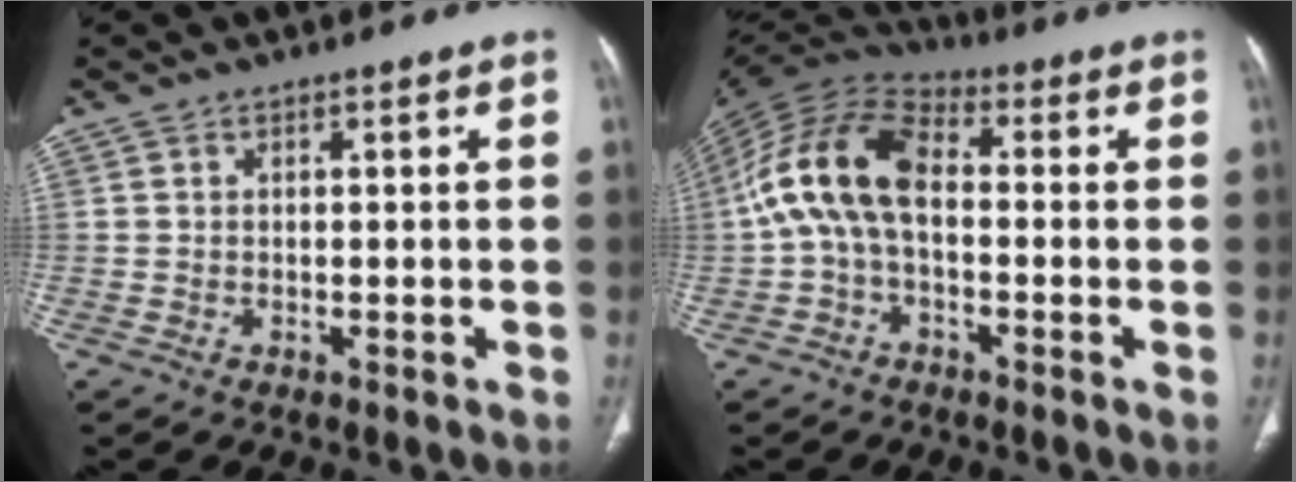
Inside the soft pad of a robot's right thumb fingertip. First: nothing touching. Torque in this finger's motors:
{"motor_torque": [1.31, 3.45, 1.79, -0.24, 0.23]}